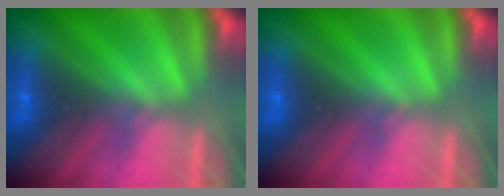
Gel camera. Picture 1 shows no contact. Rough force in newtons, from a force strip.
{"total": 0.0}